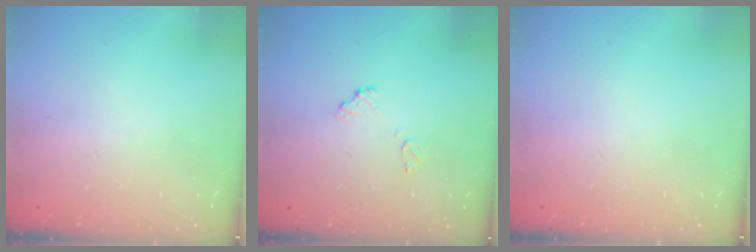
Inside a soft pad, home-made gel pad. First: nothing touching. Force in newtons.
{"total": 8.4, "press": 8.4, "slide": 0.5}
{"total": 0.0}